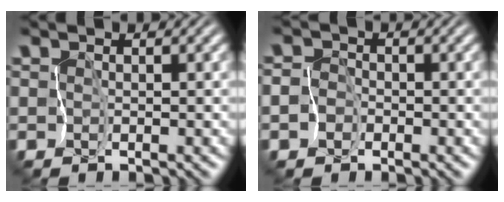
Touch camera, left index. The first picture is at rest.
{"total": 3.4, "force": [-1.8, 2.8, 0.6], "torque": [0.004, 0.001, -0.051]}